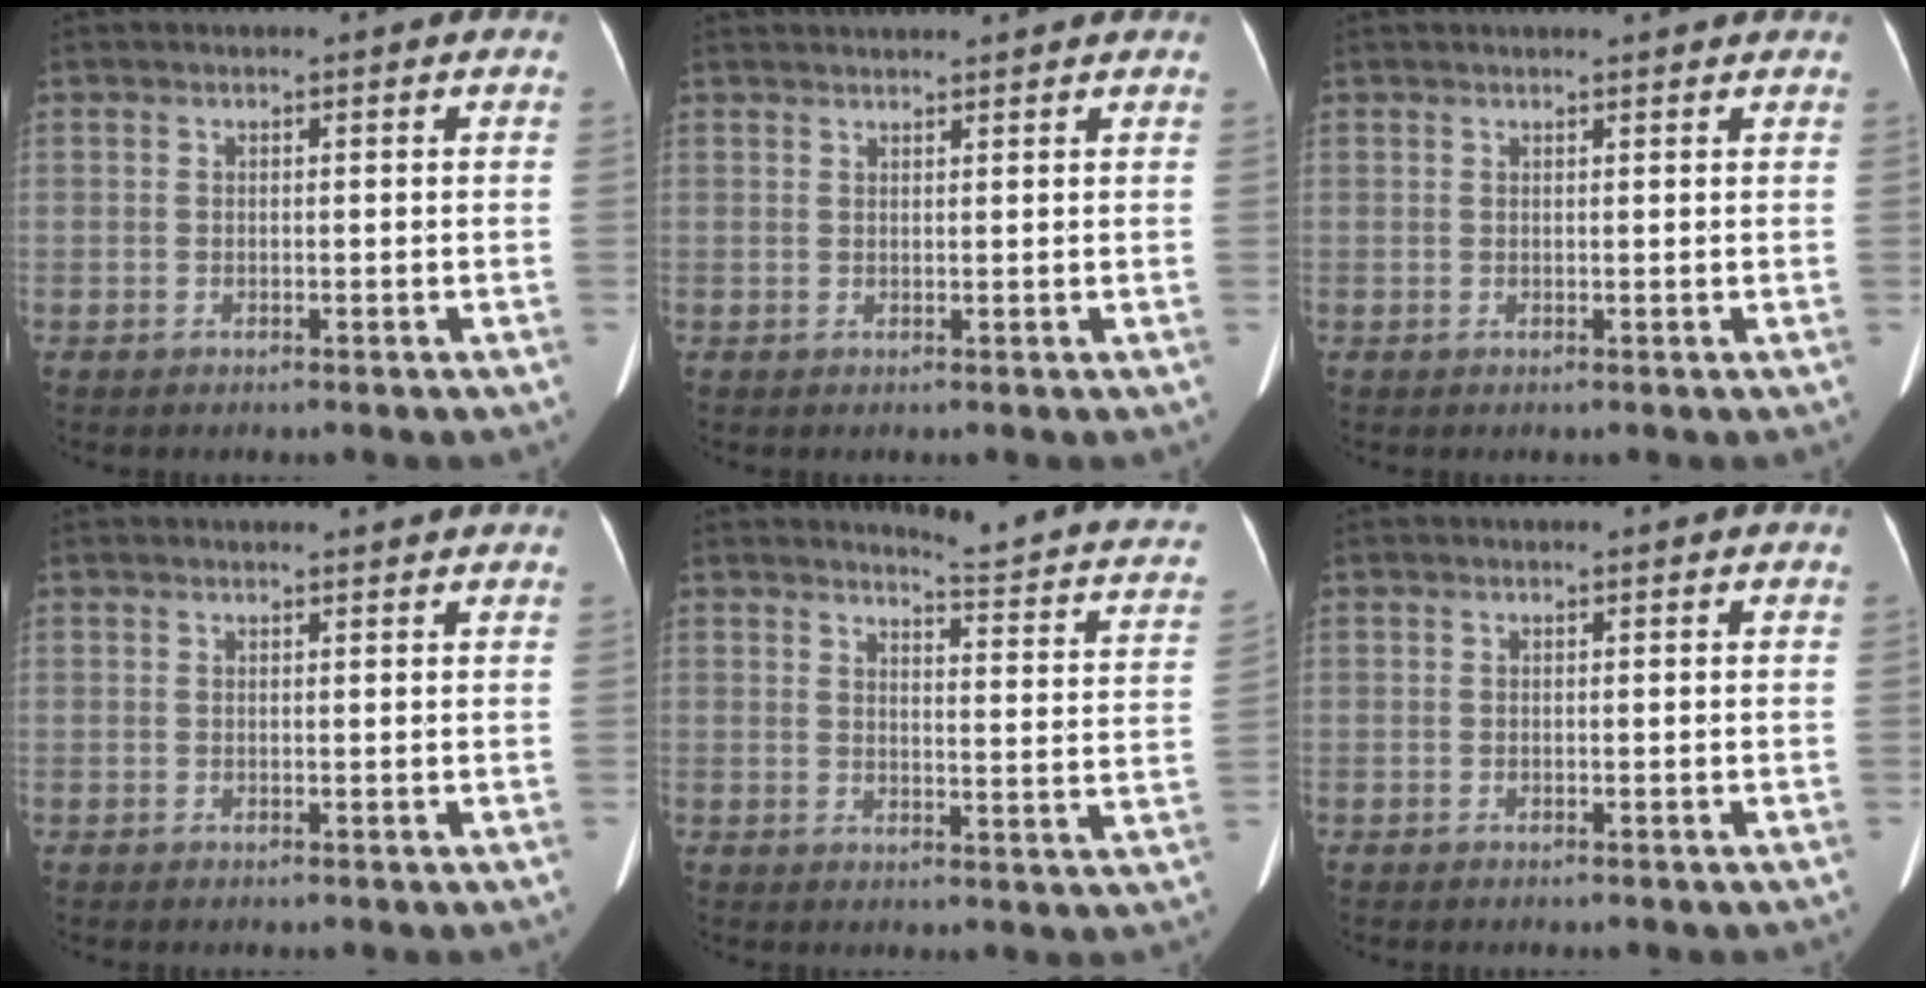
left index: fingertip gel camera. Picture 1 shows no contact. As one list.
[{"total": 5.3, "force": [5.1, 0.1, 1.3], "torque": [-0.018, 0.031, 0.064]}, {"total": 3.2, "force": [3.1, 0.2, 1.0], "torque": [-0.014, 0.018, 0.035]}, {"total": 2.5, "force": [2.4, 0.2, 0.6], "torque": [-0.011, 0.013, 0.028]}, {"total": 12.8, "force": [11.8, 1.0, 4.8], "torque": [-0.048, -0.058, 0.114]}, {"total": 0.0}]